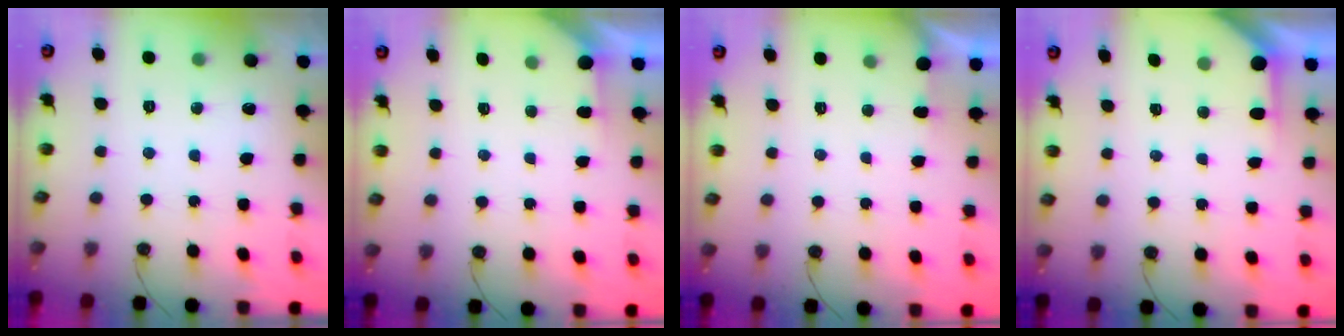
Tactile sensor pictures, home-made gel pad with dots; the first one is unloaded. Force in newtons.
{"total": 2.0, "press": 2.0, "slide": 0.2}
{"total": 1.3, "press": 1.2, "slide": 0.2}
{"total": 2.5, "press": 2.5, "slide": 0.3}